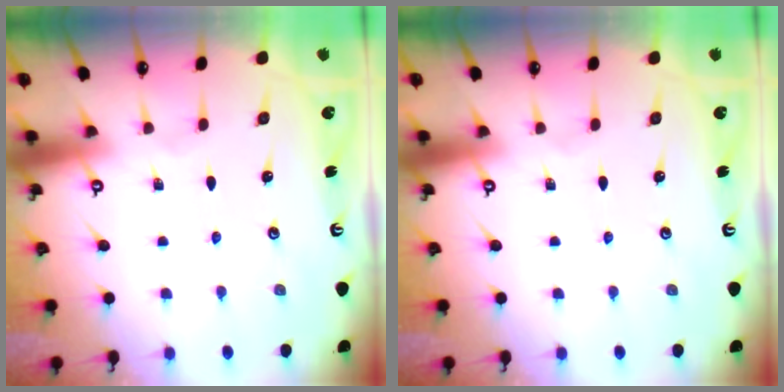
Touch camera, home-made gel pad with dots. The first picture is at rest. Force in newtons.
{"total": 0.0}